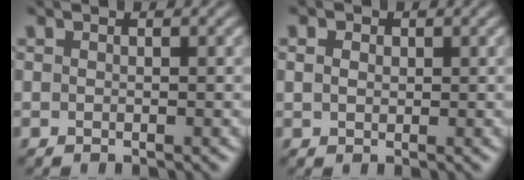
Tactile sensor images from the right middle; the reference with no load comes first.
{"total": 1.7, "force": [0.6, 1.3, 0.8], "torque": [-0.017, 0.007, 0.000]}